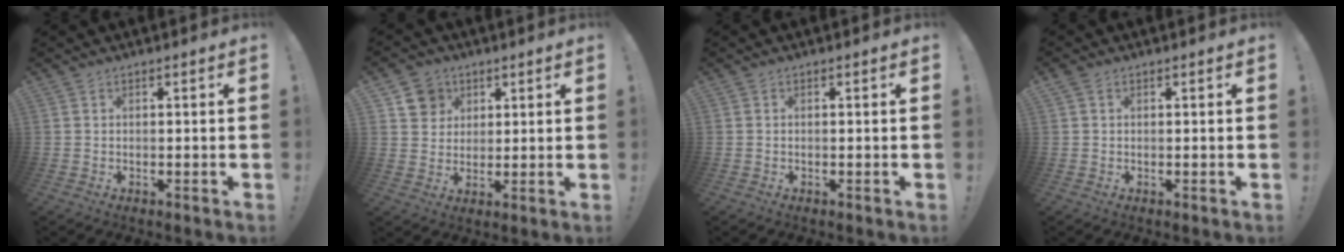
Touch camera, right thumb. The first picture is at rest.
{"total": 8.4, "force": [4.1, 7.1, 1.6], "torque": [-0.019, -0.022, 0.082]}
{"total": 0.0}
{"total": 0.7, "force": [0.4, 0.4, 0.4], "torque": [-0.002, -0.002, 0.007]}